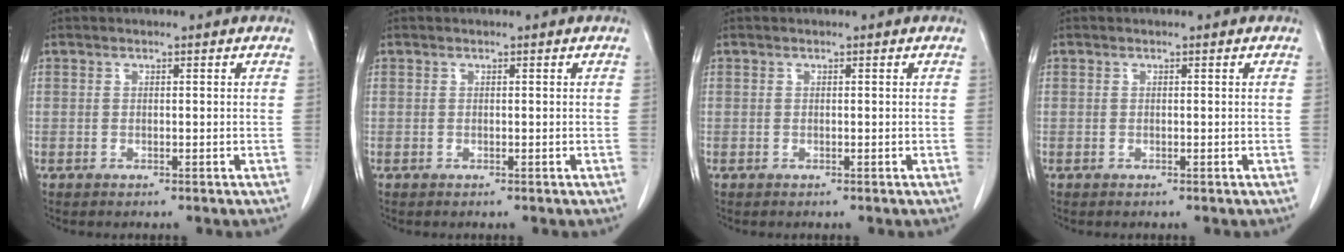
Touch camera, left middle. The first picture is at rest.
{"total": 0.0}
{"total": 0.0}
{"total": 0.0}